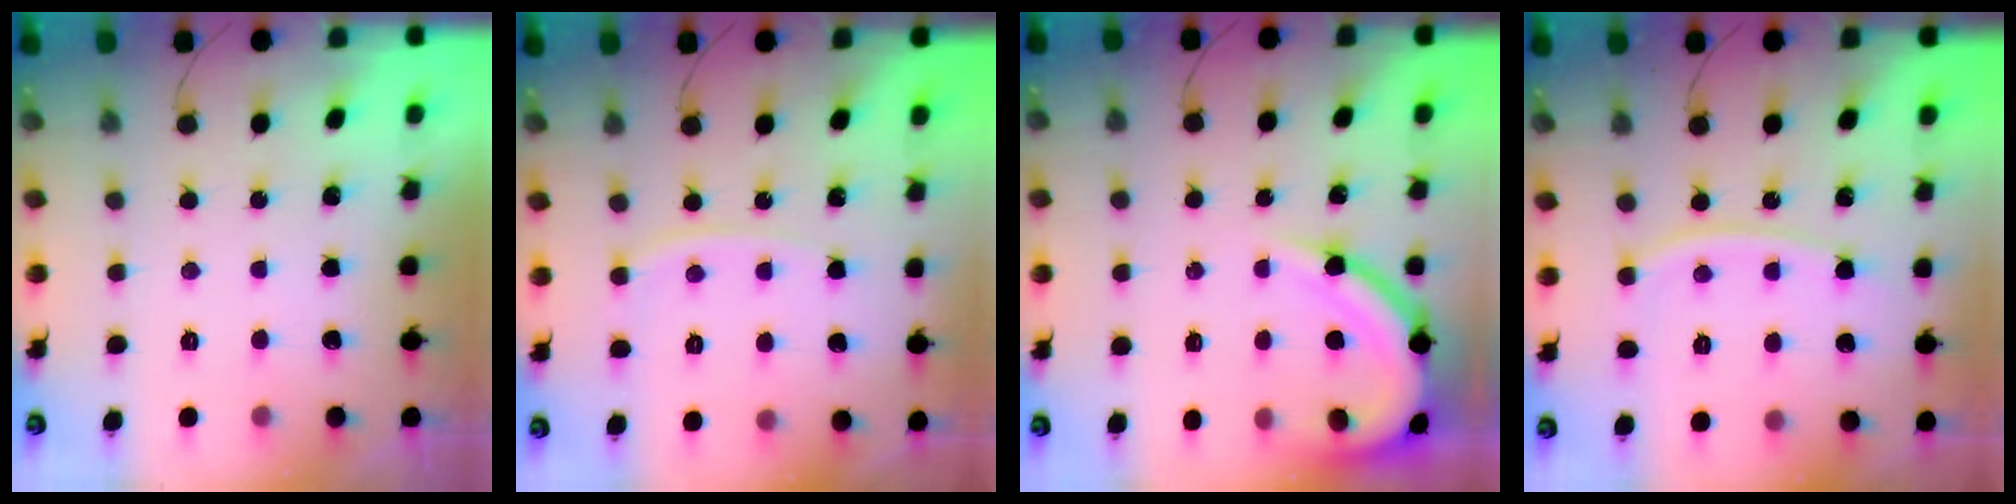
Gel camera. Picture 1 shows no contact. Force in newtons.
{"total": 5.1, "press": 5.0, "slide": 0.8}
{"total": 9.8, "press": 9.7, "slide": 1.0}
{"total": 8.9, "press": 8.8, "slide": 1.1}